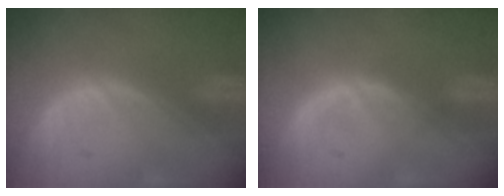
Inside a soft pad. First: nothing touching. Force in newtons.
{"total": 0.9, "press": 0.9, "slide": 0.2}